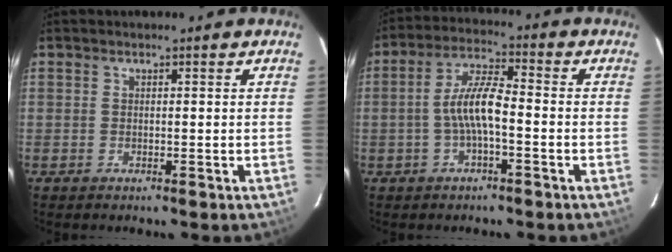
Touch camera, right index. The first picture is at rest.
{"total": 7.3, "force": [-1.8, 1.7, 6.9], "torque": [-0.144, 0.013, -0.033]}